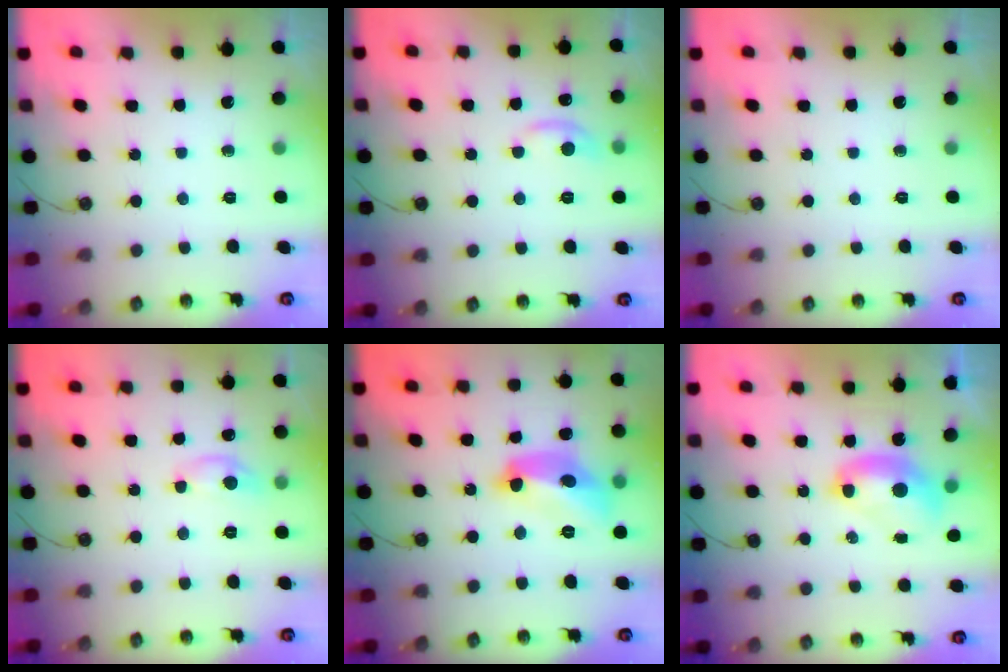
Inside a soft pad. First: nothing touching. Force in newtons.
{"total": 0.7, "press": 0.1, "slide": 0.7}
{"total": 0.0}
{"total": 0.0}
{"total": 12.7, "press": 12.7, "slide": 0.9}
{"total": 2.5, "press": 2.5, "slide": 0.1}